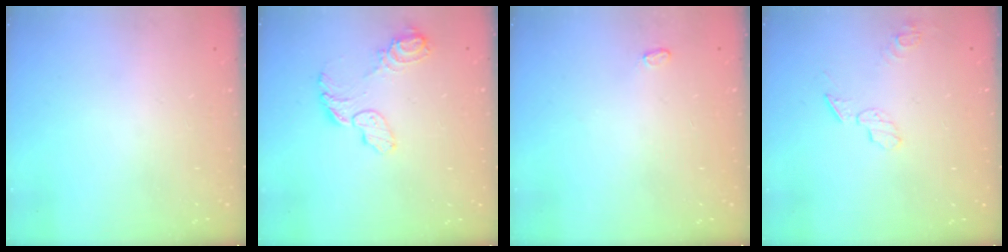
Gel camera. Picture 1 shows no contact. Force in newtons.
{"total": 9.3, "press": 9.3, "slide": 0.9}
{"total": 2.8, "press": 2.8, "slide": 0.4}
{"total": 6.0, "press": 6.0, "slide": 0.7}